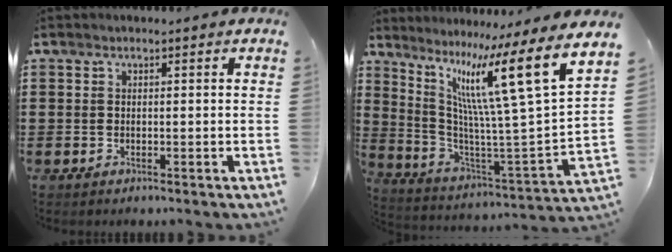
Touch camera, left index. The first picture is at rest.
{"total": 14.3, "force": [7.3, 0.9, 12.3], "torque": [-0.236, -0.063, 0.101]}